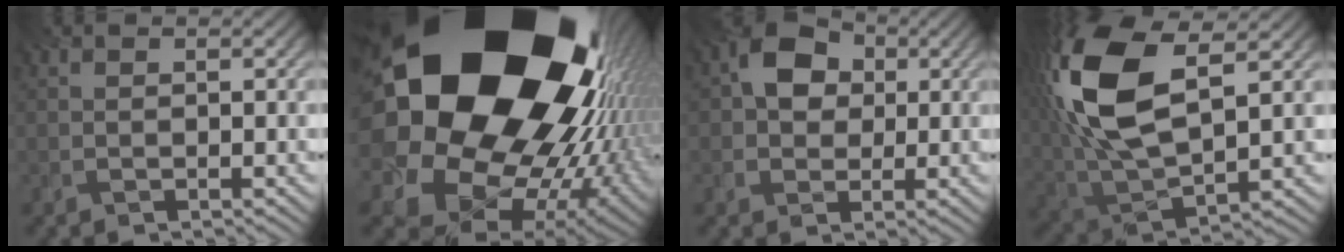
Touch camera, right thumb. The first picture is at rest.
{"total": 26.3, "force": [7.5, 20.7, 14.4], "torque": [-0.317, -0.067, 0.140]}
{"total": 6.6, "force": [1.3, 5.2, 3.8], "torque": [-0.077, 0.013, 0.011]}
{"total": 16.6, "force": [4.8, 8.1, 13.6], "torque": [-0.334, 0.015, 0.098]}